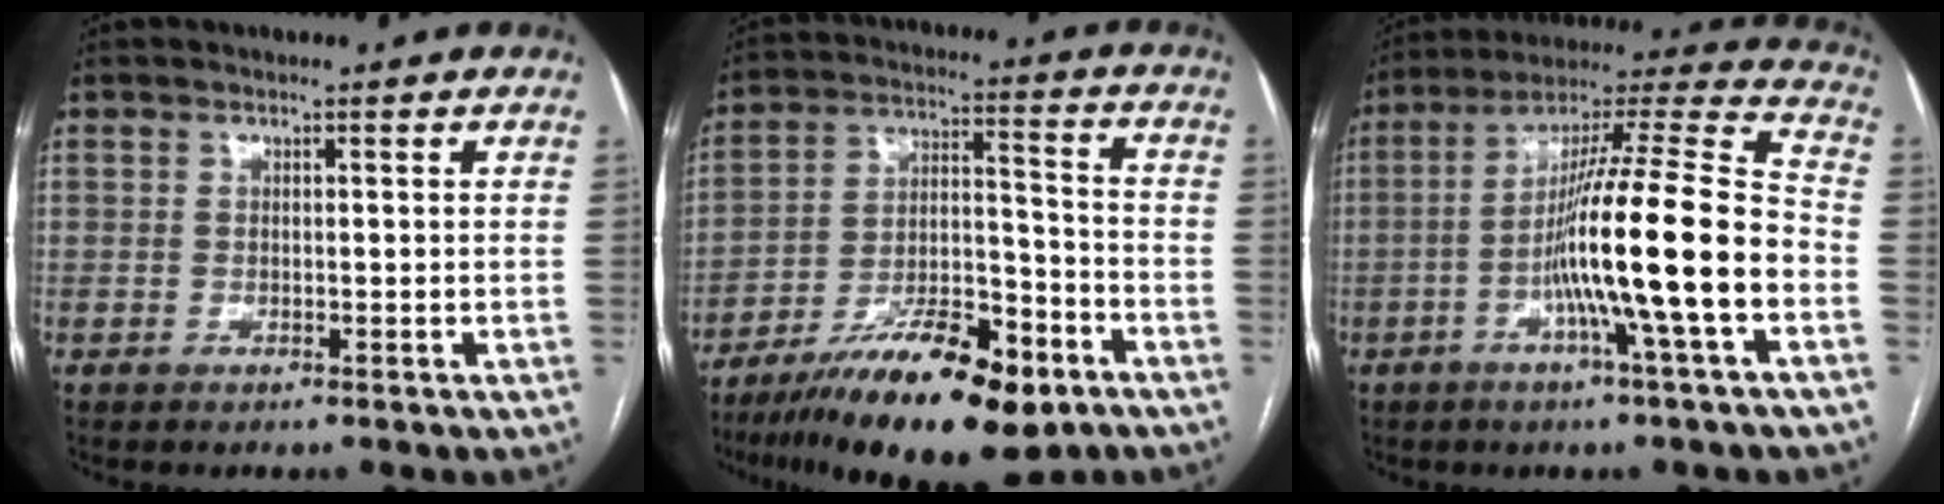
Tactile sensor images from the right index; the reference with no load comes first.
{"total": 18.8, "force": [-12.1, 4.8, 13.6], "torque": [-0.213, -0.001, -0.200]}
{"total": 18.8, "force": [-5.2, -0.6, 18.0], "torque": [-0.303, 0.007, -0.097]}